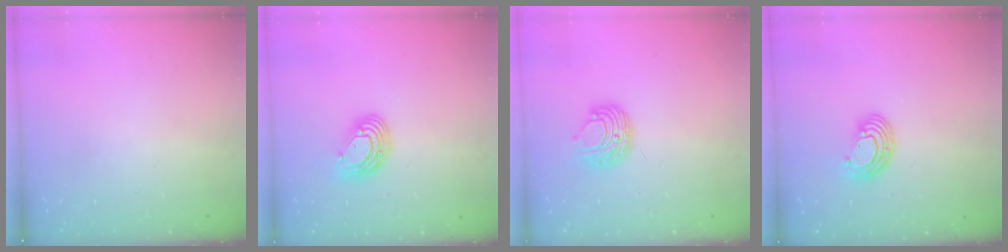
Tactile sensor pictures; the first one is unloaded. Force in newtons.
{"total": 9.9, "press": 9.9, "slide": 1.1}
{"total": 8.1, "press": 8.1, "slide": 0.5}
{"total": 8.0, "press": 7.9, "slide": 1.2}